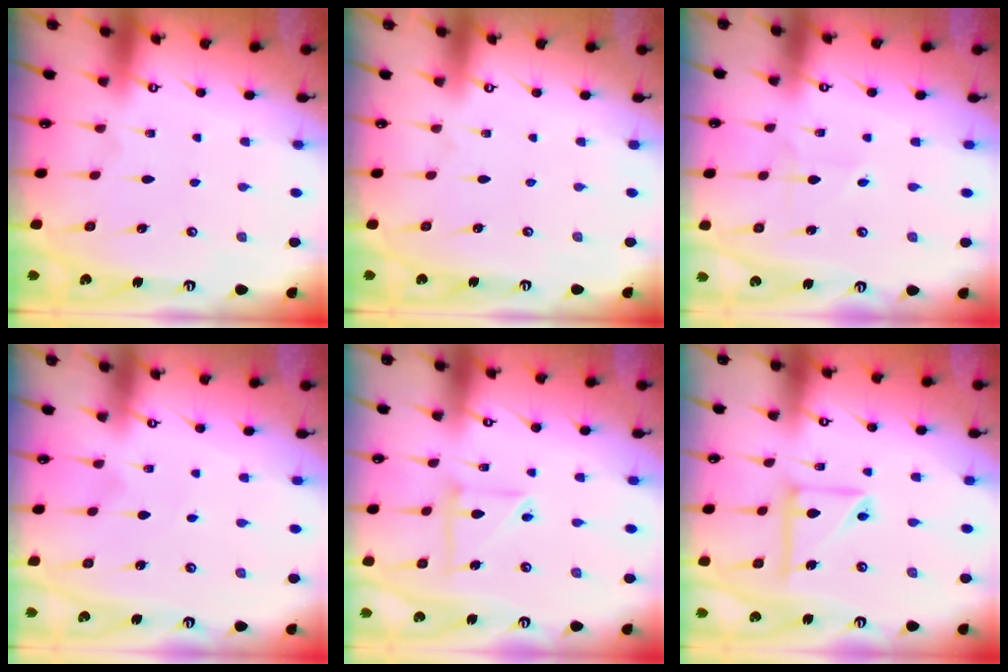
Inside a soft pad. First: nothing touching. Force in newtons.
{"total": 0.0}
{"total": 2.4, "press": 2.4, "slide": 0.2}
{"total": 3.0, "press": 3.0, "slide": 0.2}
{"total": 7.2, "press": 7.2, "slide": 0.6}
{"total": 10.6, "press": 10.4, "slide": 1.7}